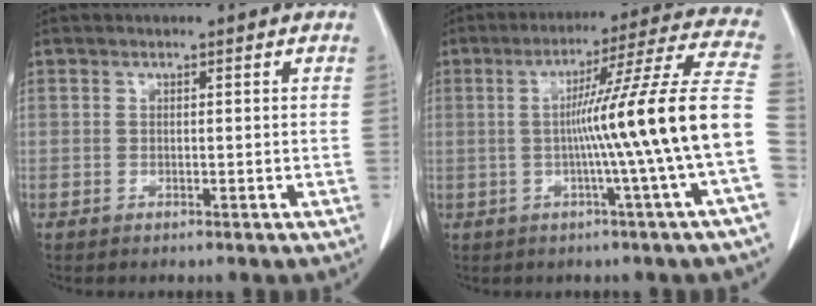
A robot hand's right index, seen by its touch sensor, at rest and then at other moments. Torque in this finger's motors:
{"motor_torque": [1.61, -0.53, 0.82, 0.19]}